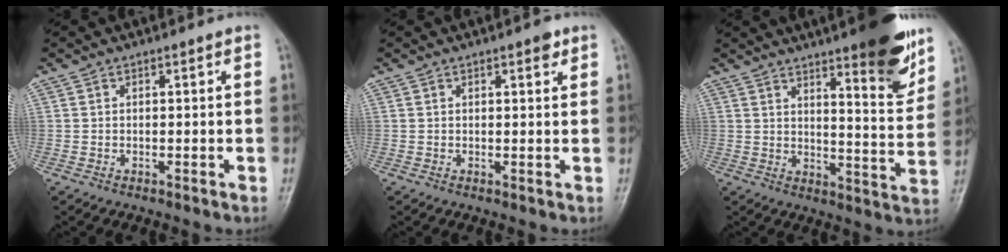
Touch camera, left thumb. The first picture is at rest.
{"total": 1.8, "force": [1.1, 0.7, 1.2], "torque": [-0.011, -0.004, 0.012]}
{"total": 14.4, "force": [9.4, 2.9, 10.5], "torque": [-0.114, -0.061, 0.135]}